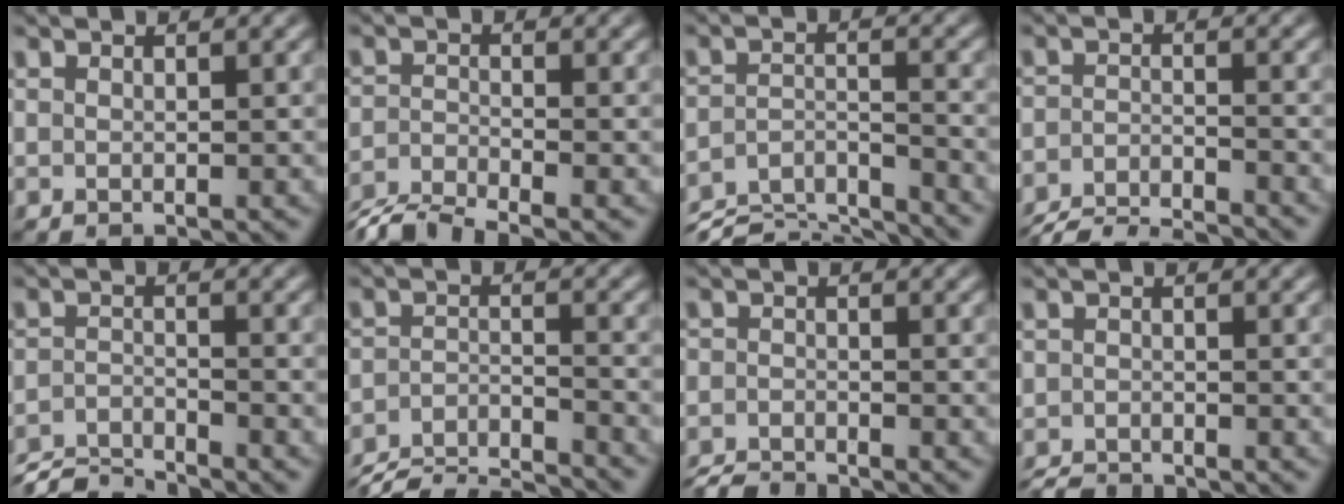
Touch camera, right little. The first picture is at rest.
{"total": 5.2, "force": [-4.7, 1.3, 1.6], "torque": [-0.027, -0.018, -0.073]}
{"total": 8.2, "force": [-6.5, 3.6, 3.5], "torque": [-0.048, -0.038, -0.099]}
{"total": 7.3, "force": [-7.0, 1.5, 1.6], "torque": [-0.015, -0.025, -0.108]}
{"total": 4.9, "force": [-4.5, 1.2, 1.4], "torque": [-0.018, -0.018, -0.072]}
{"total": 7.2, "force": [-5.8, 2.6, 3.4], "torque": [-0.046, -0.031, -0.088]}
{"total": 2.9, "force": [-2.8, 0.5, 0.0], "torque": [-0.002, -0.018, -0.048]}
{"total": 2.4, "force": [-2.4, -0.2, -0.2], "torque": [0.005, -0.019, -0.035]}